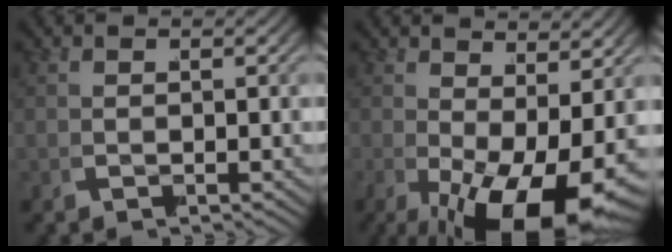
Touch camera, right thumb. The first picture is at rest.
{"total": 9.4, "force": [-2.1, 4.3, 8.0], "torque": [-0.112, -0.039, -0.012]}